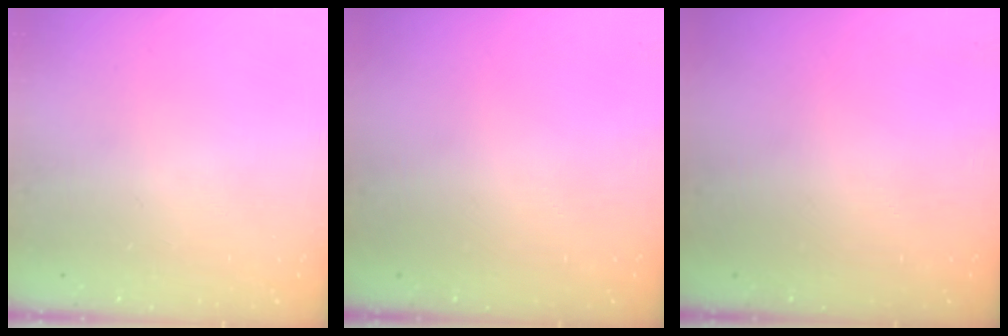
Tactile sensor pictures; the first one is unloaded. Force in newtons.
{"total": 0.0}
{"total": 0.0}